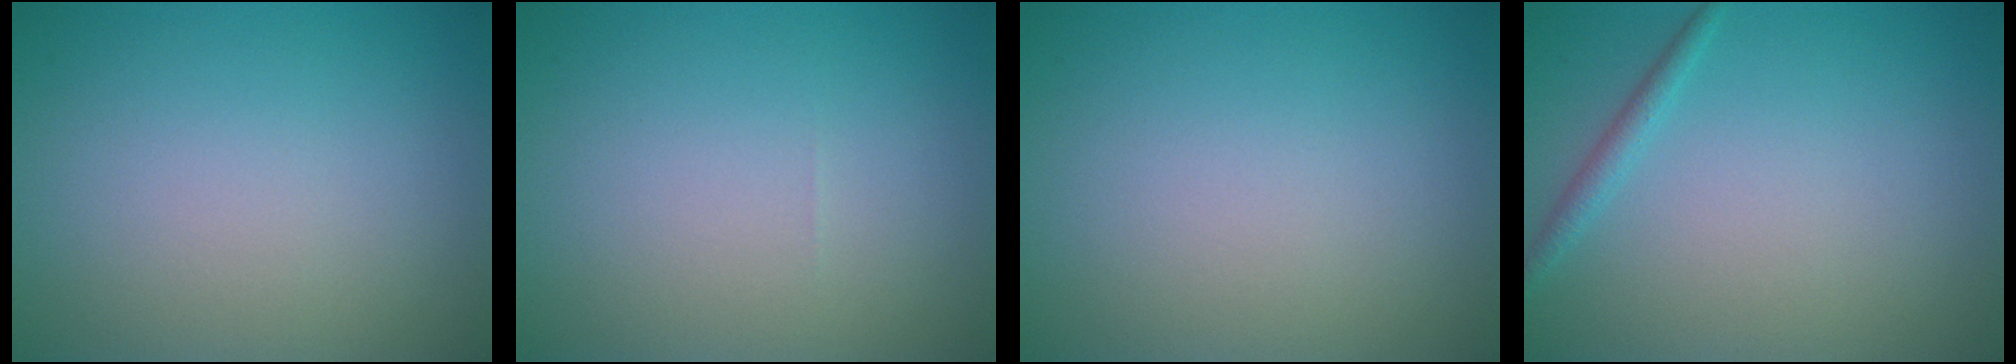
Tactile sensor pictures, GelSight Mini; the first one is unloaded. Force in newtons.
{"total": 0.0}
{"total": 0.0}
{"total": 1.2, "press": 1.2, "slide": 0.0}